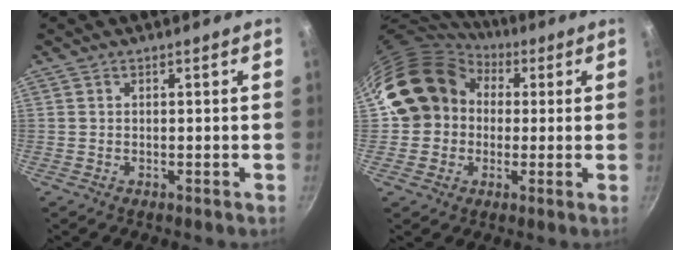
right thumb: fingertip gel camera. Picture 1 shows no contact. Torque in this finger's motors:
{"motor_torque": [-0.56, 1.28, -0.02, 0.22, 0.51]}